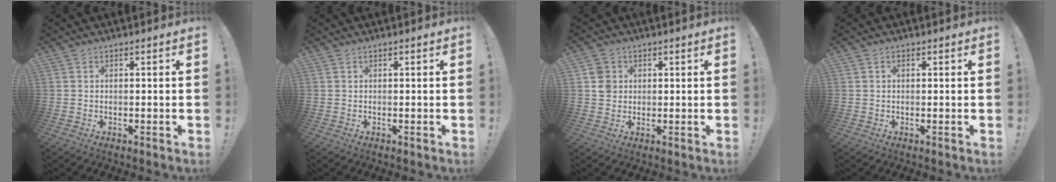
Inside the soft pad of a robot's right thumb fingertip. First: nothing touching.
{"total": 0.0}
{"total": 4.7, "force": [1.1, 4.3, 1.7], "torque": [-0.017, 0.003, 0.021]}
{"total": 0.8, "force": [0.1, 0.6, 0.5], "torque": [-0.006, 0.001, 0.001]}